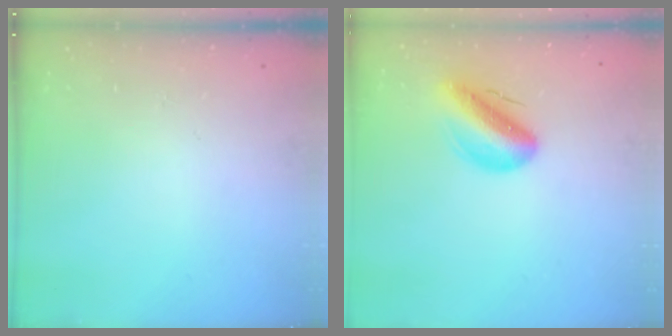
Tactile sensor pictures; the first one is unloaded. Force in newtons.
{"total": 12.3, "press": 11.8, "slide": 3.5}